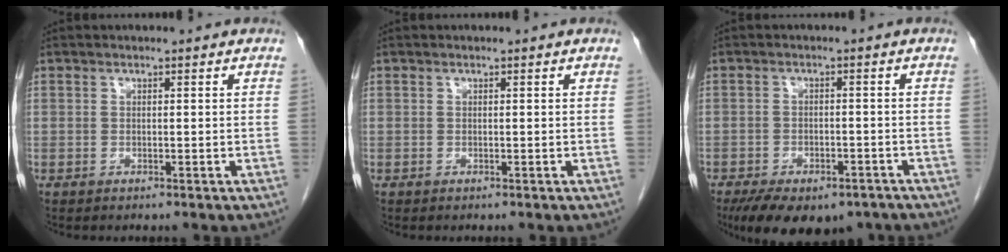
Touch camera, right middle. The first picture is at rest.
{"total": 0.0}
{"total": 14.2, "force": [-10.2, 6.8, 7.1], "torque": [-0.133, -0.006, -0.138]}